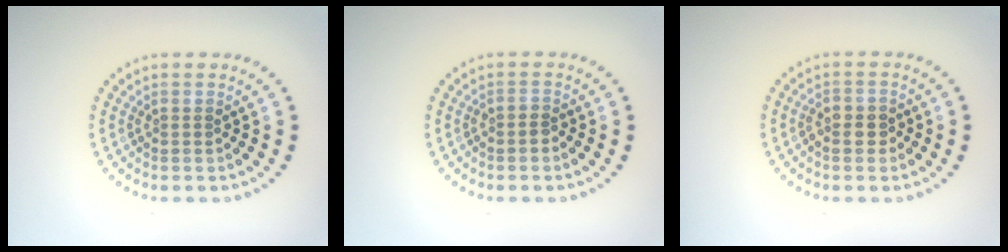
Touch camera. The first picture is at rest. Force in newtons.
{"total": 0.7, "press": 0.4, "slide": 0.6}
{"total": 1.6, "press": 1.6, "slide": 0.5}